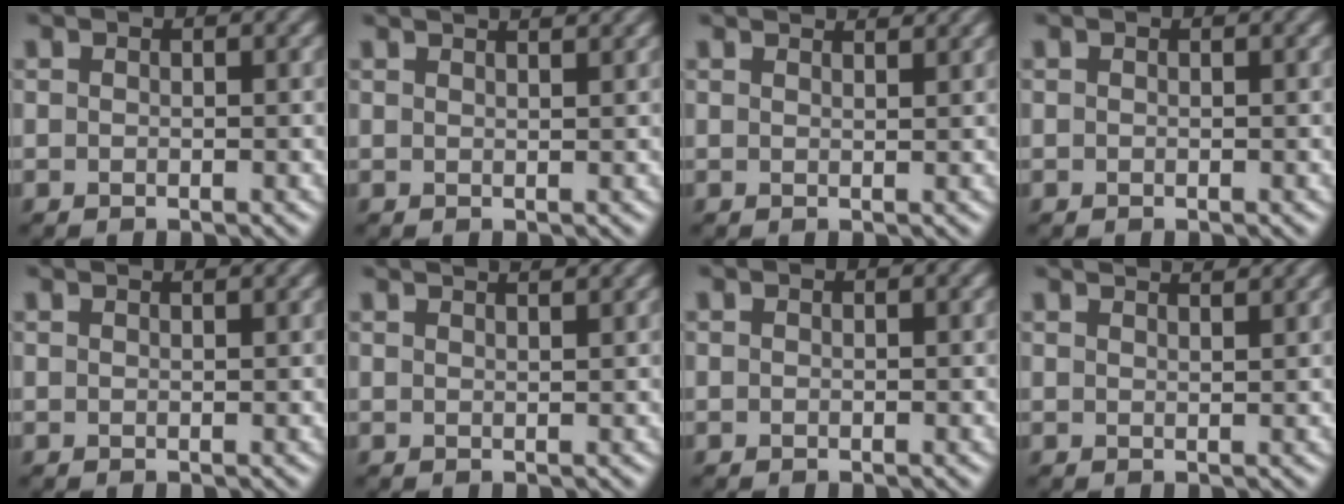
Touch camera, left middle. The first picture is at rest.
{"total": 3.1, "force": [2.6, 0.9, 1.5], "torque": [-0.019, 0.029, 0.020]}
{"total": 2.5, "force": [2.4, 0.2, 0.8], "torque": [-0.015, 0.009, 0.020]}
{"total": 0.0}
{"total": 1.6, "force": [1.5, 0.2, 0.5], "torque": [-0.007, 0.008, 0.010]}
{"total": 3.2, "force": [2.6, 1.0, 1.6], "torque": [-0.019, 0.028, 0.020]}
{"total": 0.0}
{"total": 3.4, "force": [2.9, 0.8, 1.5], "torque": [-0.016, 0.026, 0.022]}